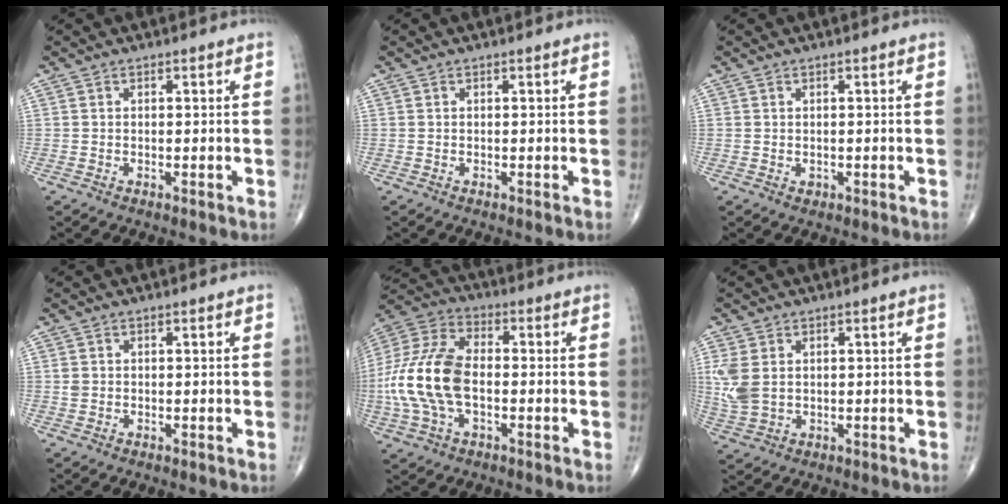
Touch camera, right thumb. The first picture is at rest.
{"total": 0.0}
{"total": 0.7, "force": [0.0, 0.6, 0.3], "torque": [-0.005, 0.000, 0.003]}
{"total": 1.0, "force": [0.1, 0.9, 0.5], "torque": [-0.008, 0.002, 0.005]}
{"total": 16.7, "force": [-2.1, 9.5, 13.6], "torque": [-0.301, 0.026, -0.042]}
{"total": 6.2, "force": [1.2, 4.3, 4.4], "torque": [-0.110, 0.000, 0.033]}